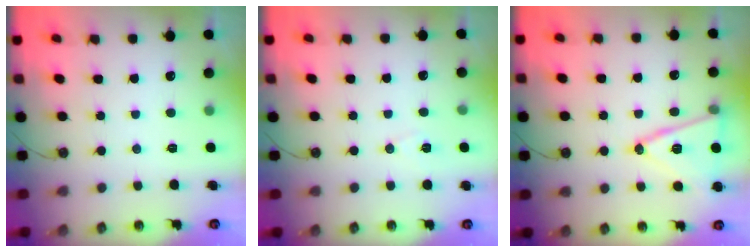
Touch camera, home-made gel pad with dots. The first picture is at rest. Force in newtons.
{"total": 6.7, "press": 4.9, "slide": 4.4}
{"total": 15.0, "press": 14.6, "slide": 3.4}